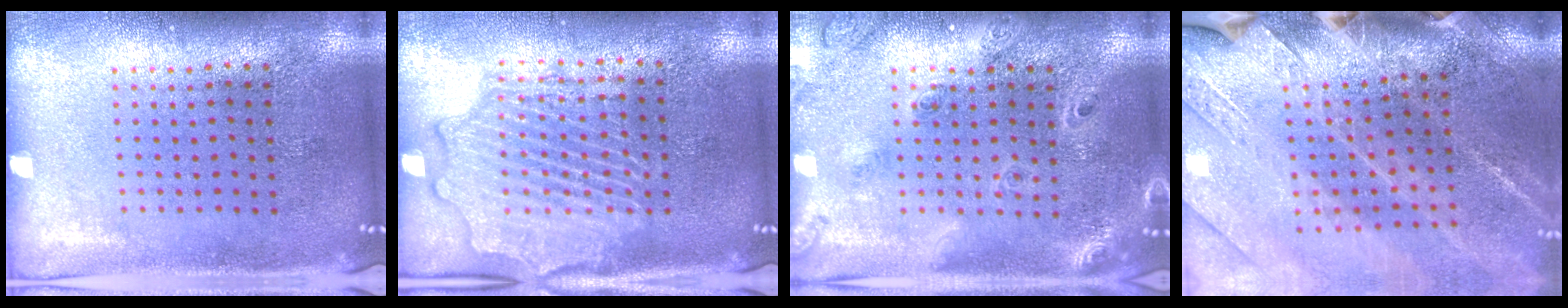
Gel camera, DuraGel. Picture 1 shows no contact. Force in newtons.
{"total": 2.3, "press": 2.2, "slide": 0.5}
{"total": 1.8, "press": 1.7, "slide": 0.7}
{"total": 2.8, "press": 2.8, "slide": 0.7}